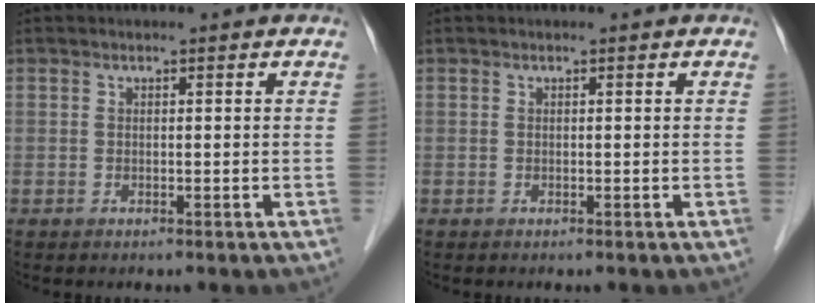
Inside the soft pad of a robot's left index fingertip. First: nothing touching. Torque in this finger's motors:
{"motor_torque": [0.00, 0.00, 0.00, 0.00]}